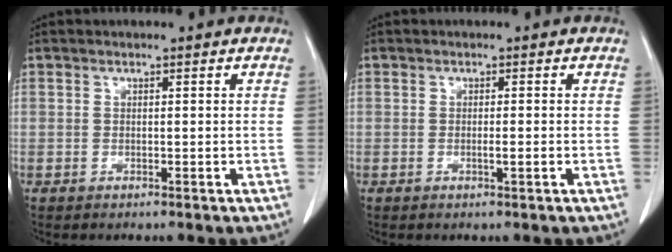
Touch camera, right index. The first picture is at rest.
{"total": 1.2, "force": [-0.3, -0.1, 1.2], "torque": [-0.022, -0.002, -0.005]}